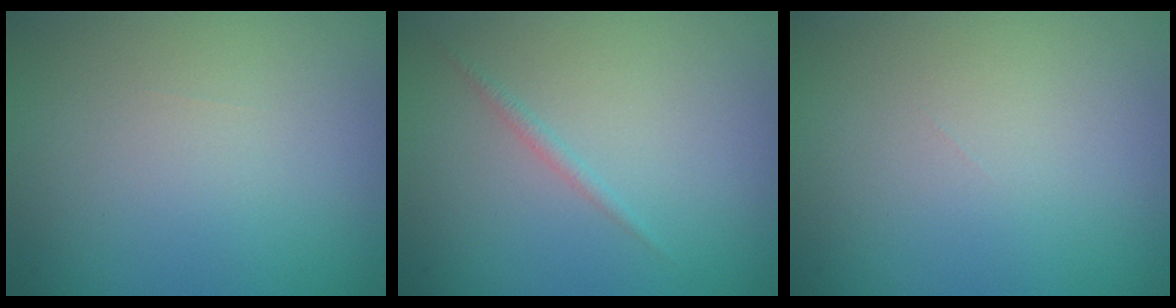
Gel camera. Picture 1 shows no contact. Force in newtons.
{"total": 0.7, "press": 0.7, "slide": 0.1}
{"total": 0.0}